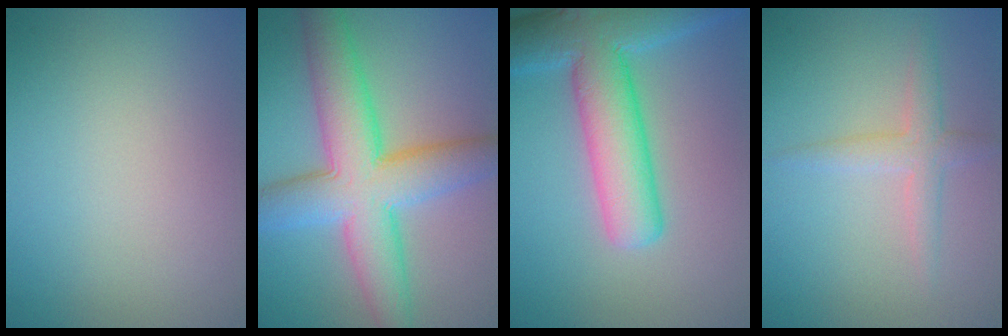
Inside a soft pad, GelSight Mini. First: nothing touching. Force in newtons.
{"total": 9.5, "press": 9.5, "slide": 0.3}
{"total": 8.9, "press": 8.8, "slide": 0.4}
{"total": 2.3, "press": 2.3, "slide": 0.1}